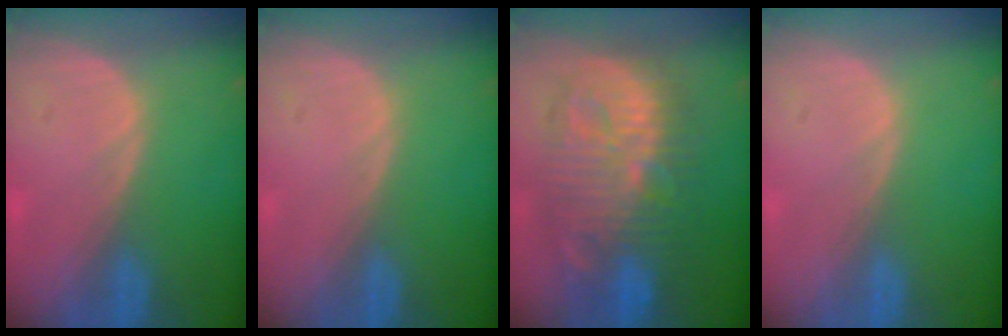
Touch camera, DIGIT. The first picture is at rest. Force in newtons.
{"total": 0.0}
{"total": 12.4, "press": 12.3, "slide": 1.0}
{"total": 0.0}